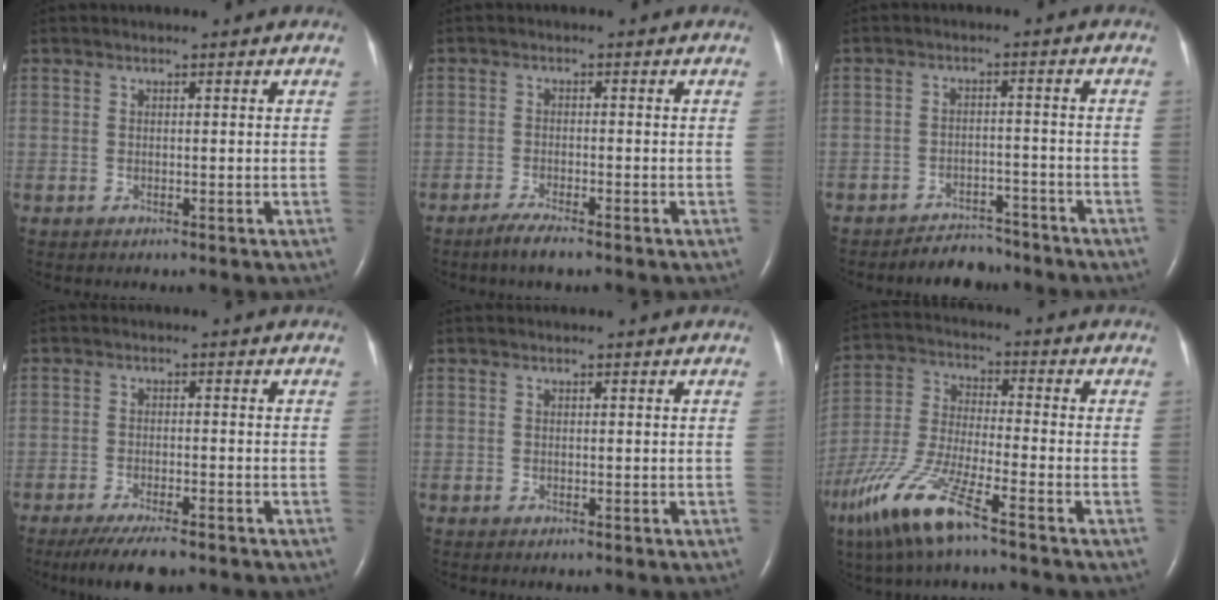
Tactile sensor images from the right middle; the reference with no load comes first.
{"total": 2.9, "force": [-2.3, 0.2, 1.8], "torque": [-0.043, -0.006, -0.044]}
{"total": 4.8, "force": [-4.5, 1.7, 0.3], "torque": [-0.005, 0.000, -0.070]}
{"total": 7.5, "force": [-6.0, 1.4, 4.2], "torque": [-0.070, -0.016, -0.098]}
{"total": 0.0}
{"total": 12.4, "force": [-7.8, 1.2, 9.5], "torque": [-0.217, -0.029, -0.157]}